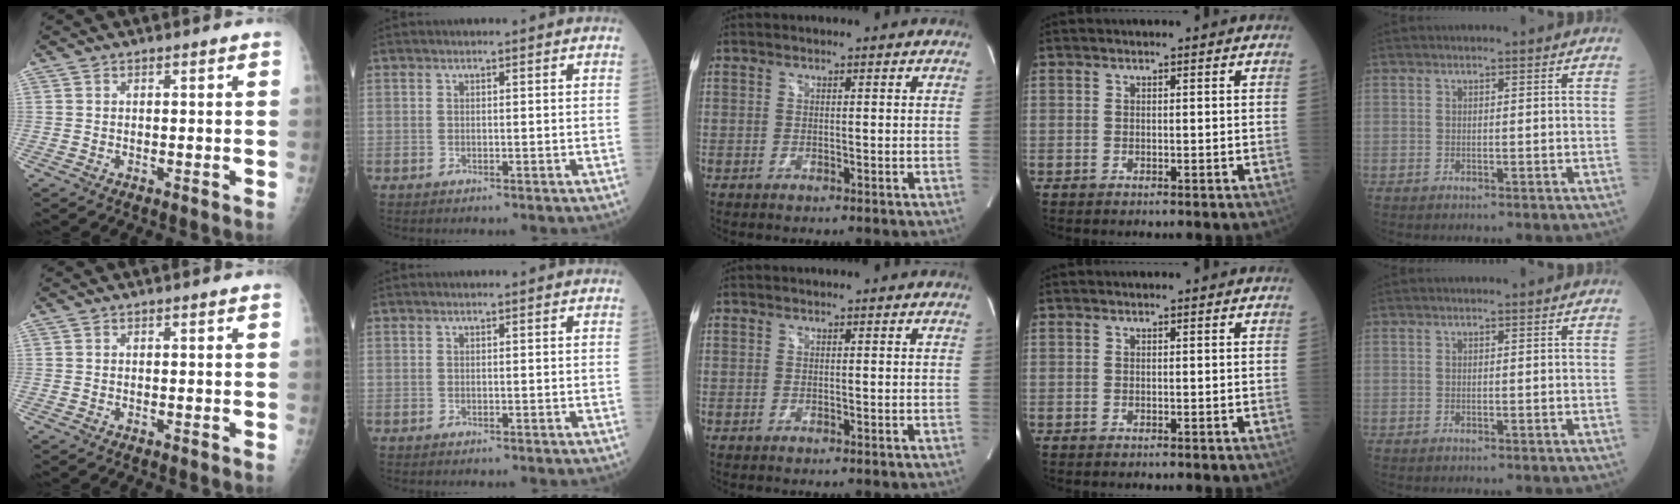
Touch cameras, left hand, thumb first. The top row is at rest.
{}